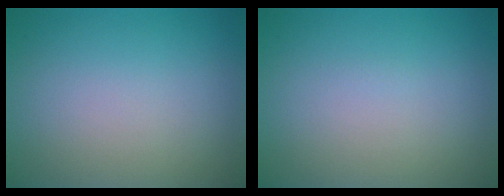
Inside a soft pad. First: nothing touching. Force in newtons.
{"total": 0.0}